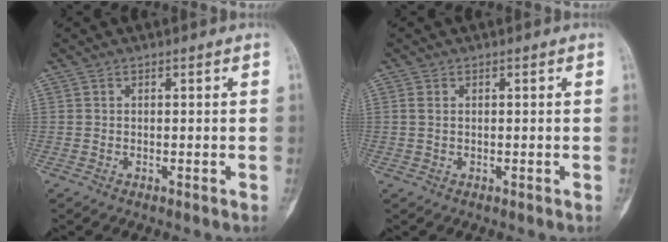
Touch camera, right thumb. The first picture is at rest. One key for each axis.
{"total": 1.6, "fx": 0.3, "fy": 1.1, "fz": 1.1, "tx": -0.024, "ty": 0.001, "tz": 0.005}